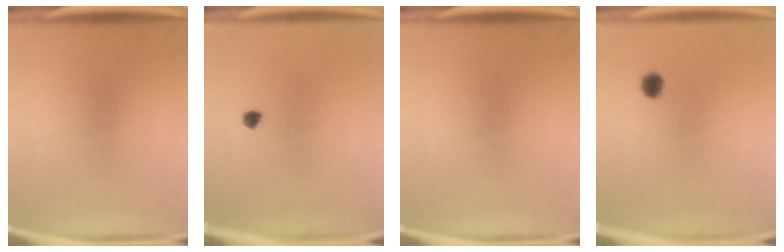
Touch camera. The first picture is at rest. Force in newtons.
{"total": 1.3}
{"total": 0.0}
{"total": 2.4}